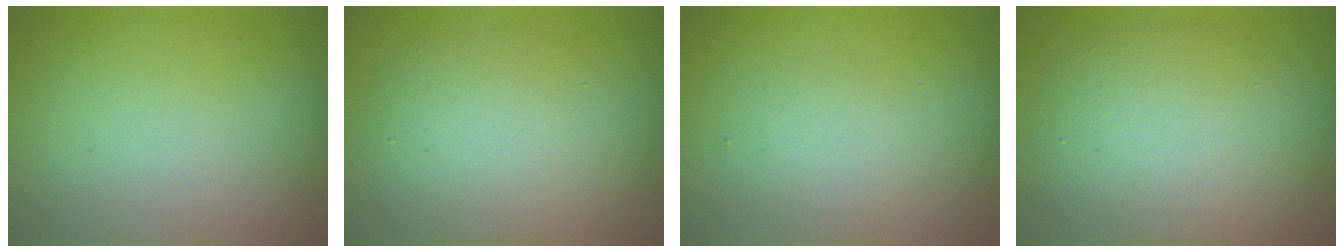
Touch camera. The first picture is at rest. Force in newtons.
{"total": 5.6, "press": 5.6, "slide": 0.5}
{"total": 2.4, "press": 2.4, "slide": 0.1}
{"total": 7.5, "press": 7.5, "slide": 0.3}